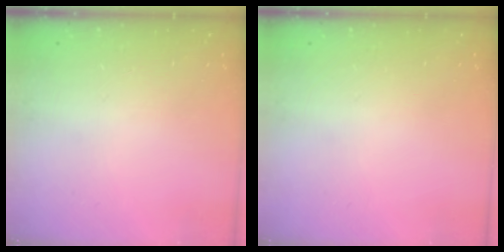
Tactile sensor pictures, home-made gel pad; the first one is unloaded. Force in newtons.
{"total": 0.0}